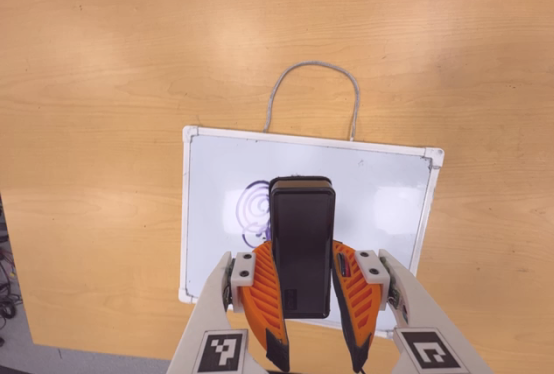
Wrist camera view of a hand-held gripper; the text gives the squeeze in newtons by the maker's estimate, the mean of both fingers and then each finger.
{"total": 10.8, "left": 7.4, "right": 14.2}